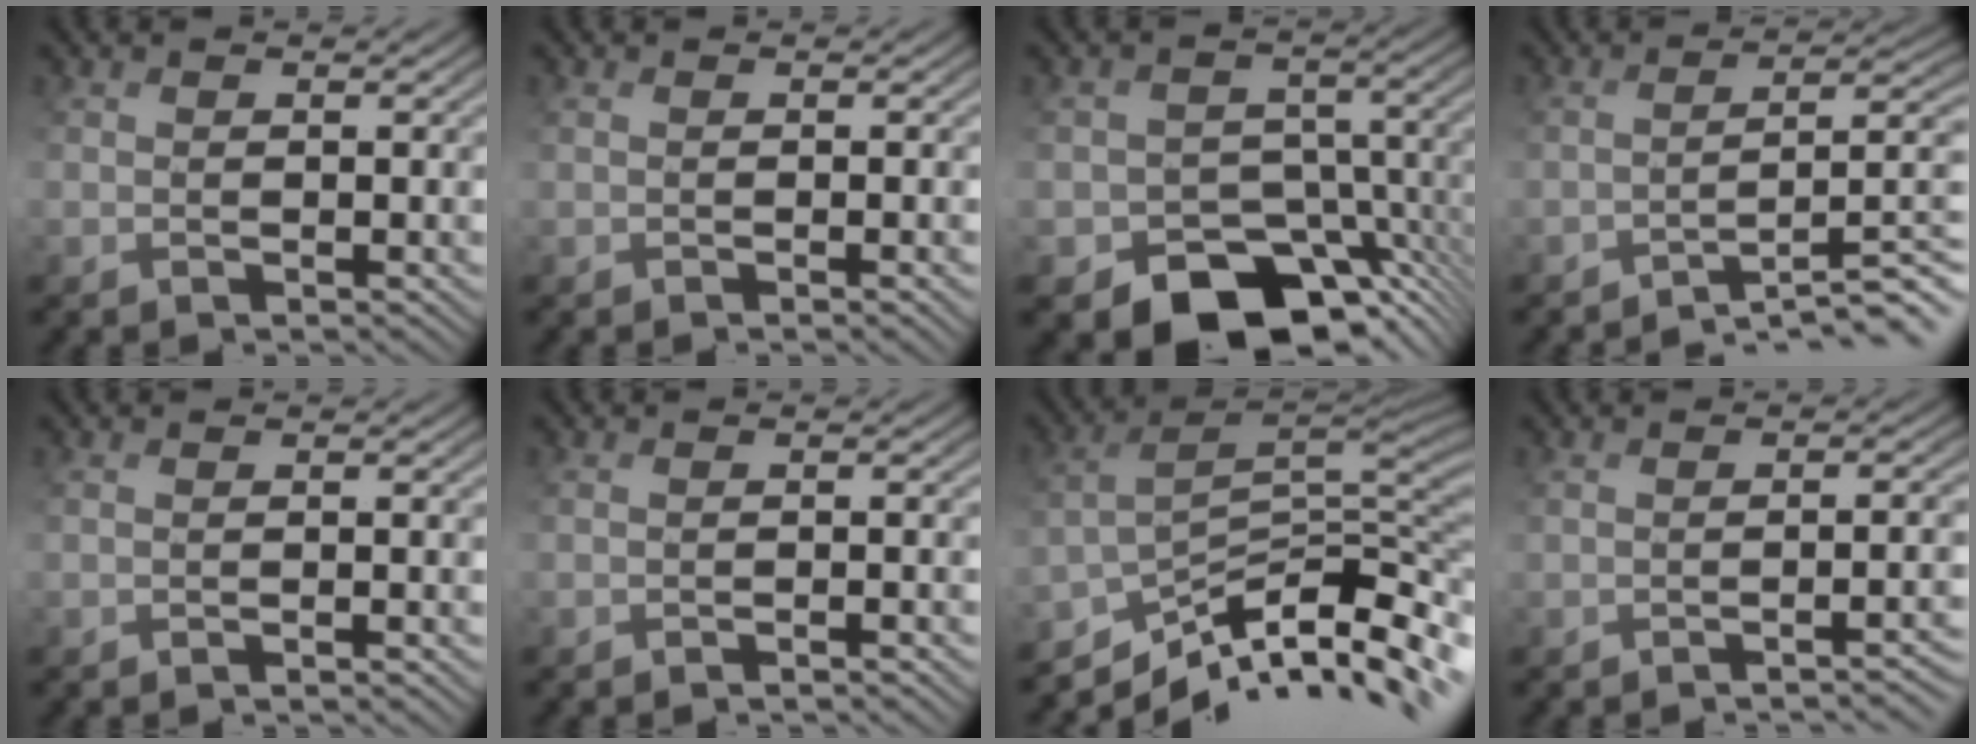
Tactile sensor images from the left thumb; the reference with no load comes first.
{"total": 1.2, "force": [-0.3, -0.1, 1.2], "torque": [-0.012, 0.009, -0.007]}
{"total": 12.7, "force": [-8.1, 8.6, 4.6], "torque": [-0.069, -0.019, -0.114]}
{"total": 7.4, "force": [-5.0, 1.3, 5.3], "torque": [-0.072, 0.018, -0.075]}
{"total": 0.8, "force": [-0.6, -0.4, 0.3], "torque": [0.003, 0.009, -0.016]}
{"total": 1.3, "force": [-1.2, -0.3, 0.5], "torque": [0.000, 0.011, -0.026]}
{"total": 11.4, "force": [-8.5, 2.7, 7.1], "torque": [-0.133, 0.008, -0.138]}
{"total": 3.8, "force": [-2.3, 0.6, 2.9], "torque": [-0.021, 0.011, -0.032]}